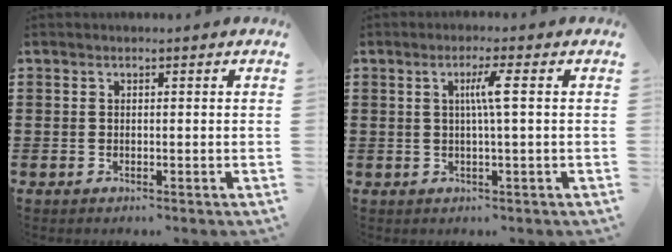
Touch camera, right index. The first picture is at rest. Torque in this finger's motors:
{"motor_torque": [0.55, -0.13, 0.23, 0.04]}